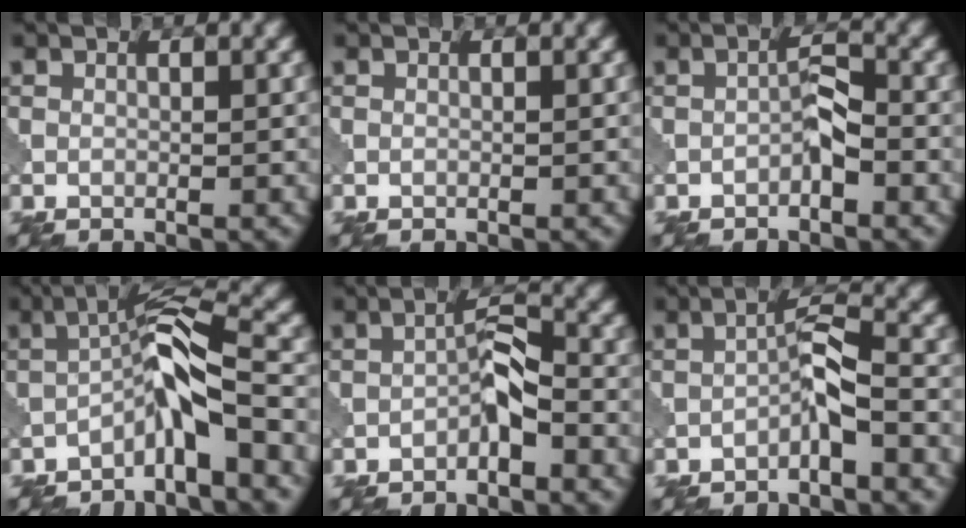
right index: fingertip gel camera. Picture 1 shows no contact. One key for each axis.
{"total": 0.0}
{"total": 1.9, "fx": -1.0, "fy": 0.5, "fz": 1.5, "tx": -0.028, "ty": 0.008, "tz": -0.020}
{"total": 5.1, "fx": -2.6, "fy": 0.8, "fz": 4.3, "tx": -0.077, "ty": 0.021, "tz": -0.055}
{"total": 2.6, "fx": -1.4, "fy": 0.8, "fz": 2.1, "tx": -0.033, "ty": 0.013, "tz": -0.028}
{"total": 2.6, "fx": -1.5, "fy": 0.4, "fz": 2.1, "tx": -0.039, "ty": 0.015, "tz": -0.031}